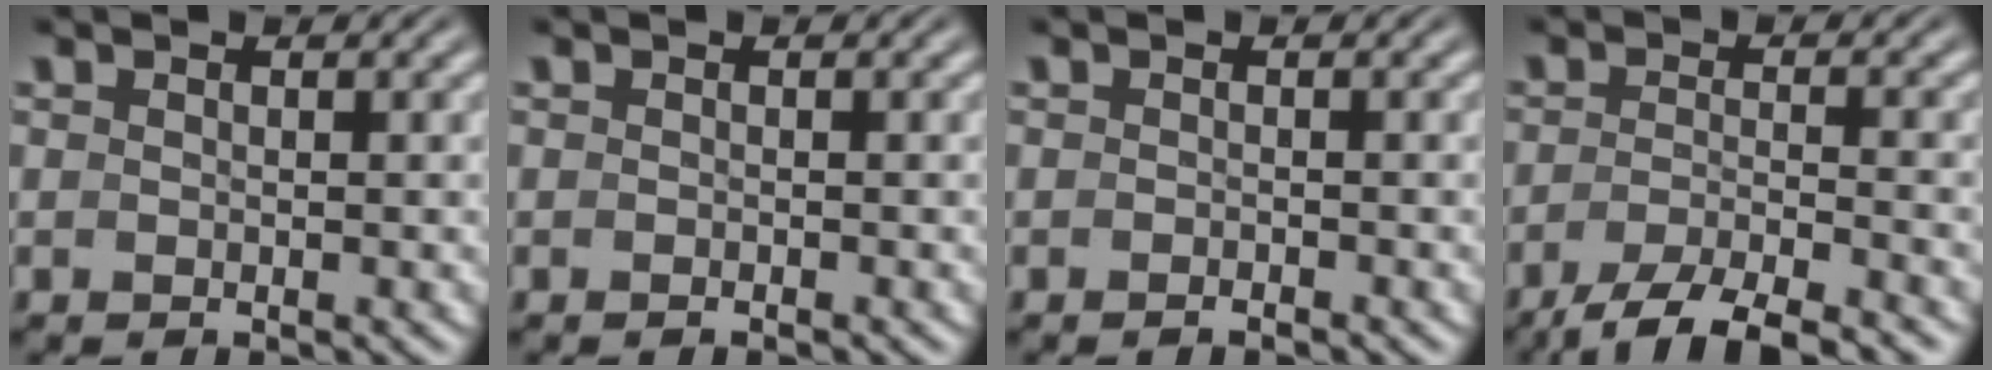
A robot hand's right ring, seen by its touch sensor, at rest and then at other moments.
{"total": 0.6, "force": [-0.6, -0.2, 0.1], "torque": [0.000, -0.001, -0.010]}
{"total": 0.9, "force": [-0.9, -0.3, 0.1], "torque": [-0.002, -0.002, -0.014]}
{"total": 6.8, "force": [-5.4, 1.9, 3.8], "torque": [-0.058, -0.020, -0.073]}